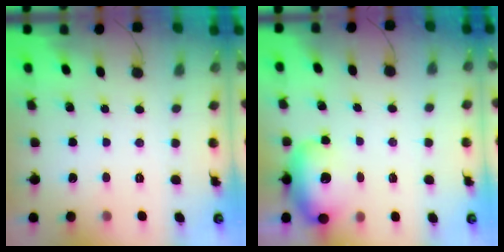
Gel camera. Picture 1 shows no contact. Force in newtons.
{"total": 17.2, "press": 14.8, "slide": 8.8}